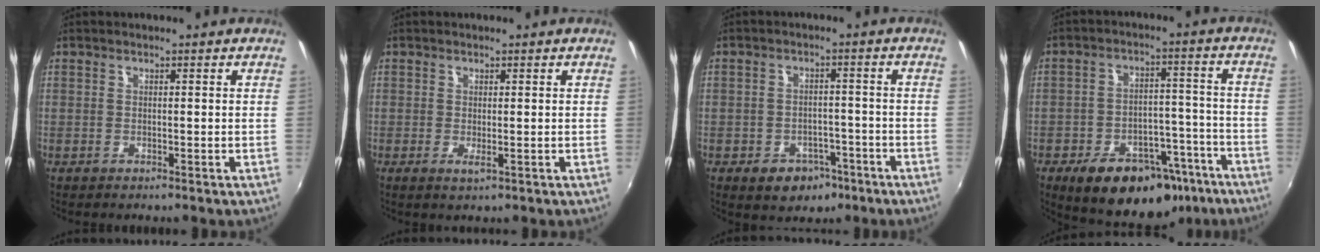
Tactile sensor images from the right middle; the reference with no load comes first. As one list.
[{"total": 1.3, "force": [-0.2, 0.2, 1.3], "torque": [-0.024, -0.006, -0.003]}, {"total": 6.6, "force": [-3.8, 4.9, 2.4], "torque": [-0.055, 0.012, -0.037]}, {"total": 18.7, "force": [-12.2, 10.3, 9.8], "torque": [-0.167, 0.020, -0.152]}]